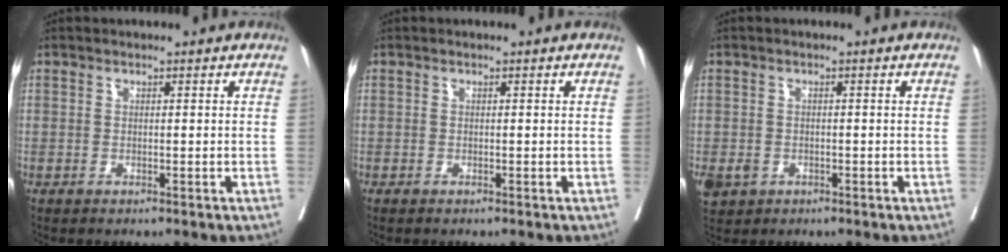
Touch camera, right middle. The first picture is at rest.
{"total": 0.0}
{"total": 3.7, "force": [-1.8, 3.0, 1.3], "torque": [-0.026, -0.002, -0.023]}